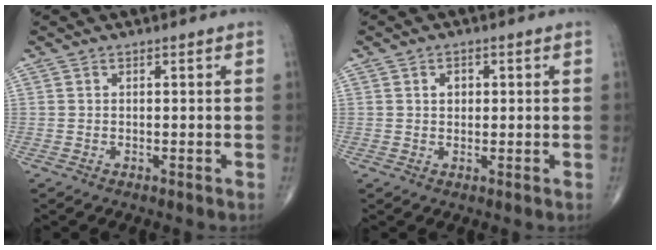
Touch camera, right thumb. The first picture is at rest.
{"total": 2.3, "force": [0.6, 1.8, 1.4], "torque": [-0.011, 0.001, 0.009]}